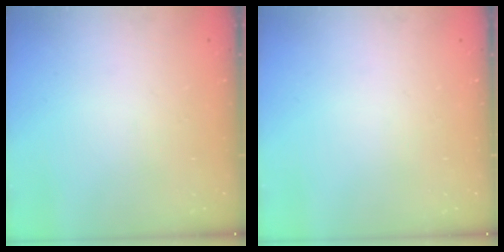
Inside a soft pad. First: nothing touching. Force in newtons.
{"total": 0.0}